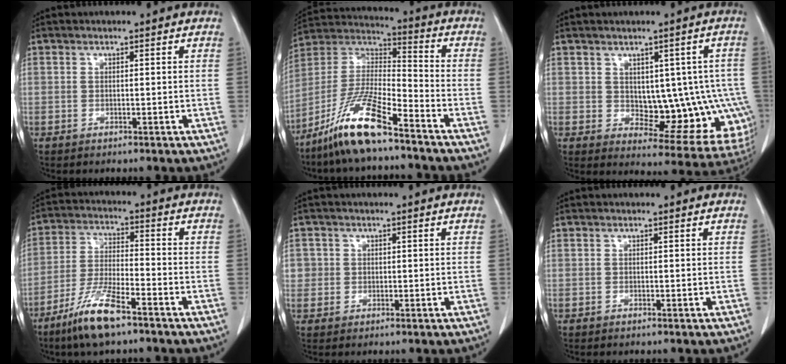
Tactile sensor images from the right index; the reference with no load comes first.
{"total": 13.7, "force": [-9.5, 1.6, 9.7], "torque": [-0.205, -0.008, -0.178]}
{"total": 12.8, "force": [-0.5, 6.9, 10.8], "torque": [-0.107, 0.012, 0.012]}
{"total": 9.7, "force": [-6.6, 1.4, 7.0], "torque": [-0.147, -0.021, -0.125]}
{"total": 2.2, "force": [0.2, 2.2, 0.0], "torque": [0.016, 0.005, 0.003]}
{"total": 0.0}